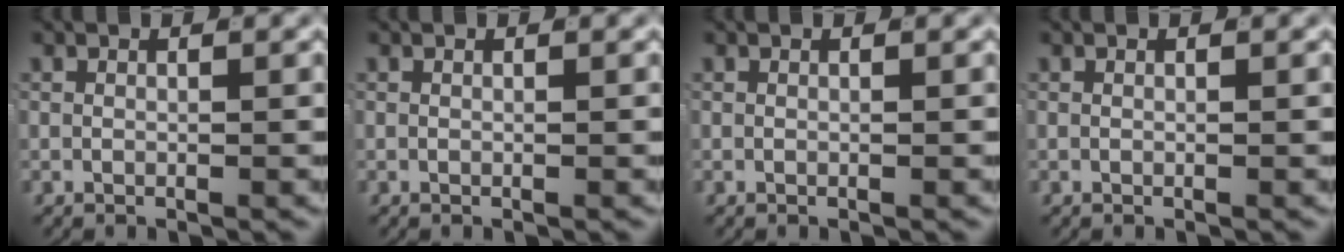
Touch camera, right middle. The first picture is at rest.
{"total": 0.0}
{"total": 0.0}
{"total": 0.0}